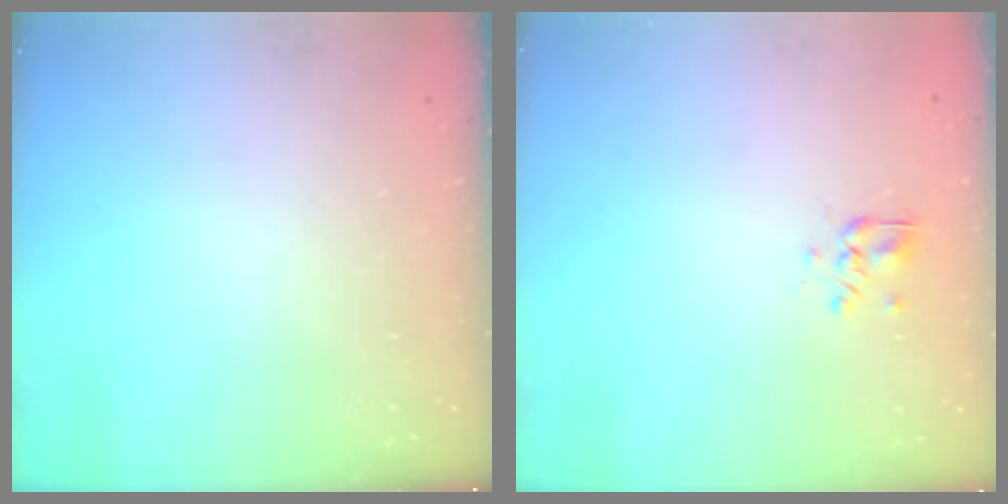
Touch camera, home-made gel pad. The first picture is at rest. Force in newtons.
{"total": 3.0, "press": 2.9, "slide": 1.0}